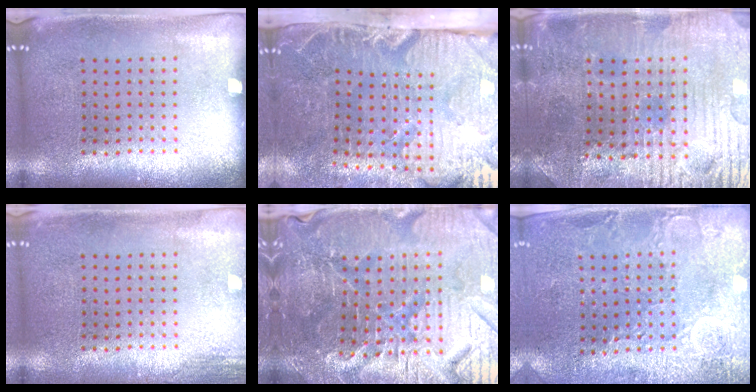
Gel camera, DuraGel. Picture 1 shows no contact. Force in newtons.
{"total": 5.1, "press": 4.3, "slide": 2.7}
{"total": 3.6, "press": 3.6, "slide": 0.5}
{"total": 1.4, "press": 1.4, "slide": 0.2}
{"total": 5.5, "press": 5.2, "slide": 1.6}
{"total": 2.8, "press": 2.7, "slide": 0.8}